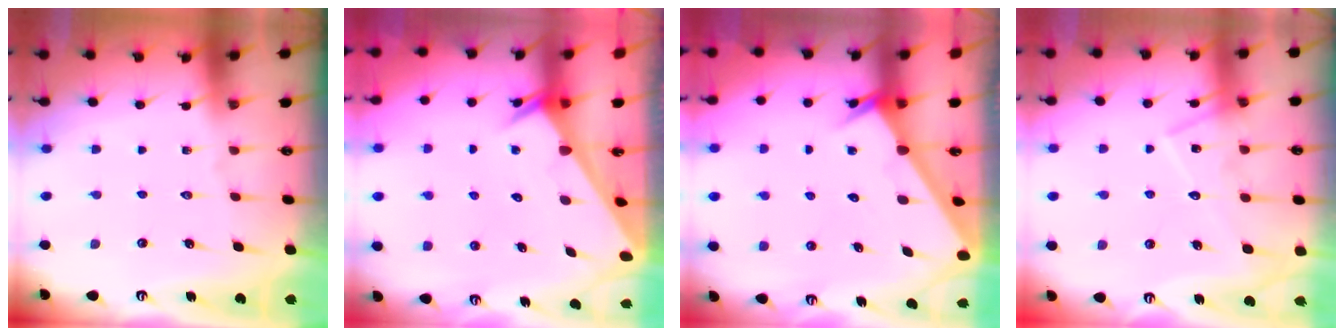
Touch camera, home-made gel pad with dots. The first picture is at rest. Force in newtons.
{"total": 2.4, "press": 2.4, "slide": 0.1}
{"total": 2.5, "press": 2.5, "slide": 0.1}
{"total": 14.0, "press": 13.9, "slide": 0.9}